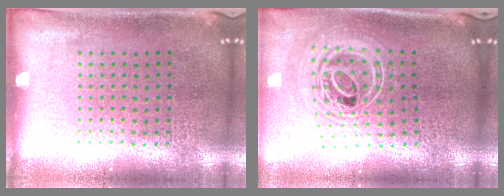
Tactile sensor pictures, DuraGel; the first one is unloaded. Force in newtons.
{"total": 2.7, "press": 1.9, "slide": 1.9}